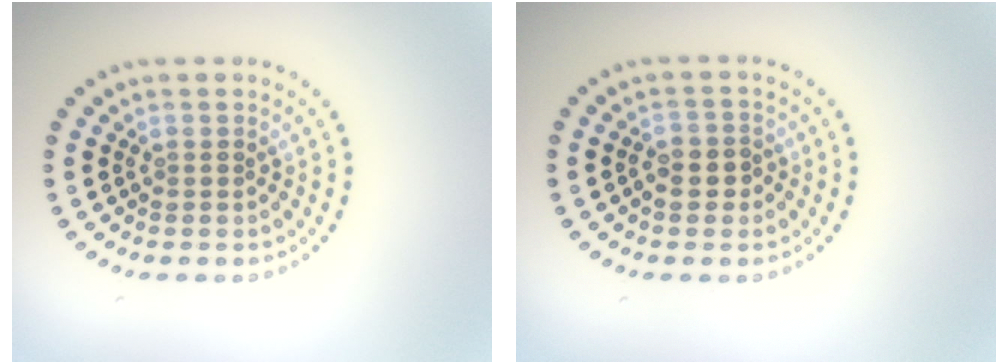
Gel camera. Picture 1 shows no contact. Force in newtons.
{"total": 2.4, "press": 2.3, "slide": 0.8}